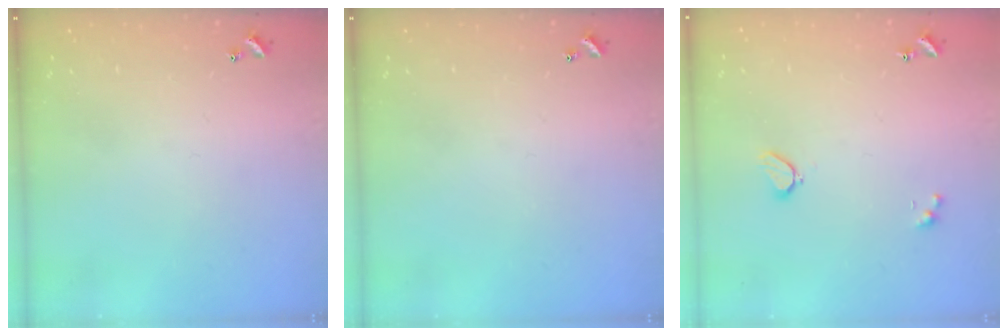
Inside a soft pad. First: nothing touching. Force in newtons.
{"total": 0.0}
{"total": 1.9, "press": 1.9, "slide": 0.6}